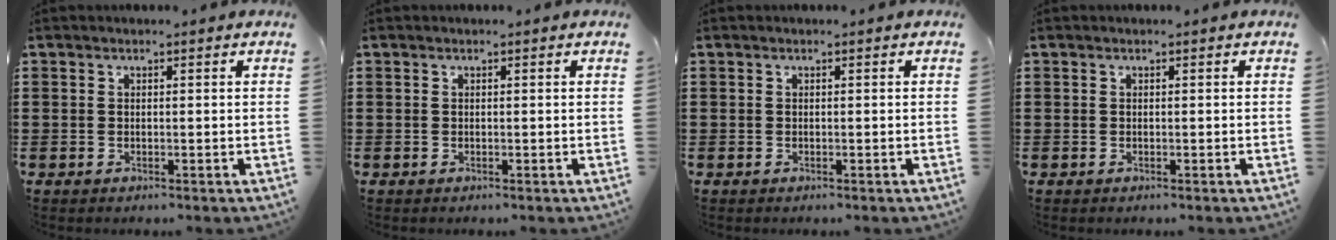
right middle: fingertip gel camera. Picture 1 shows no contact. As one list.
[{"total": 0.0}, {"total": 0.0}, {"total": 0.0}]